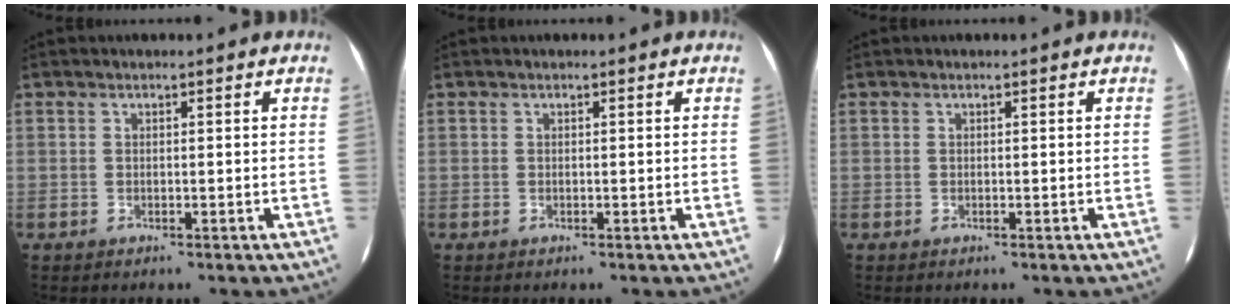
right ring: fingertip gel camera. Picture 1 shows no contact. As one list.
[{"total": 0.0}, {"total": 0.0}]